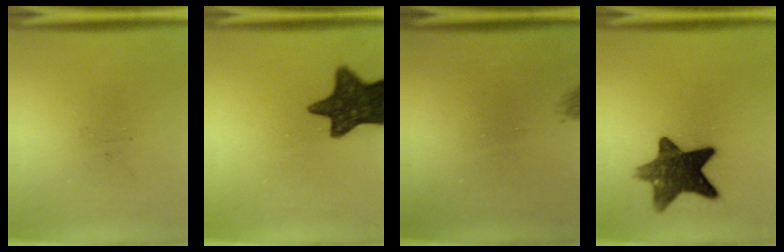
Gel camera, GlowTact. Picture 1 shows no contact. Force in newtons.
{"total": 13.1}
{"total": 0.9}
{"total": 11.3}